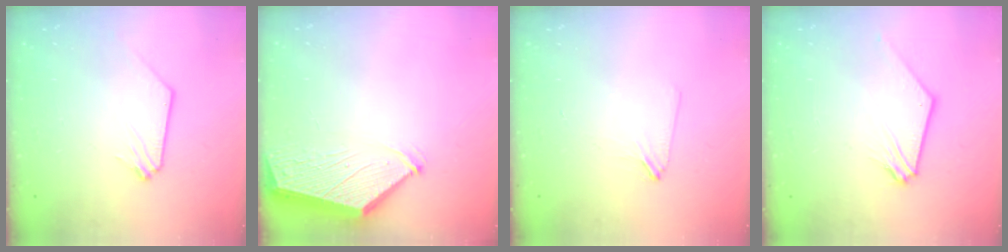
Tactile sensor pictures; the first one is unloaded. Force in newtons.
{"total": 2.9, "press": 2.9, "slide": 0.4}
{"total": 1.6, "press": 1.5, "slide": 0.3}
{"total": 2.1, "press": 2.1, "slide": 0.6}